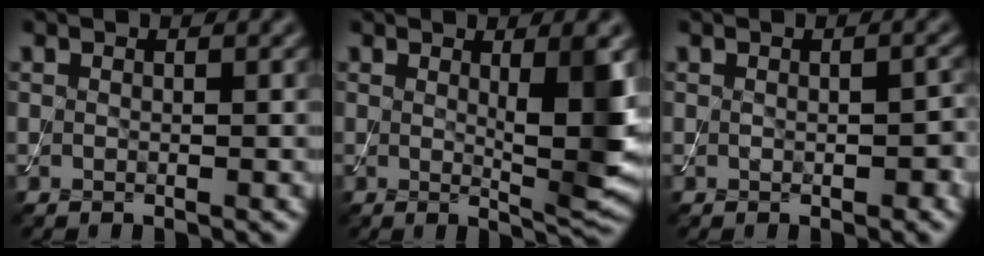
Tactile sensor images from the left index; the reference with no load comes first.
{"total": 5.2, "force": [0.9, 0.9, 5.0], "torque": [-0.067, -0.013, 0.018]}
{"total": 1.9, "force": [-0.3, 1.1, 1.5], "torque": [-0.023, -0.002, -0.002]}